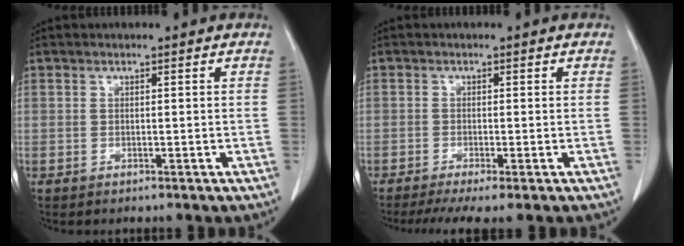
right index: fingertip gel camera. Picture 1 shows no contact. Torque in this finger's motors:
{"motor_torque": [0.44, -0.40, 0.21, 0.05]}